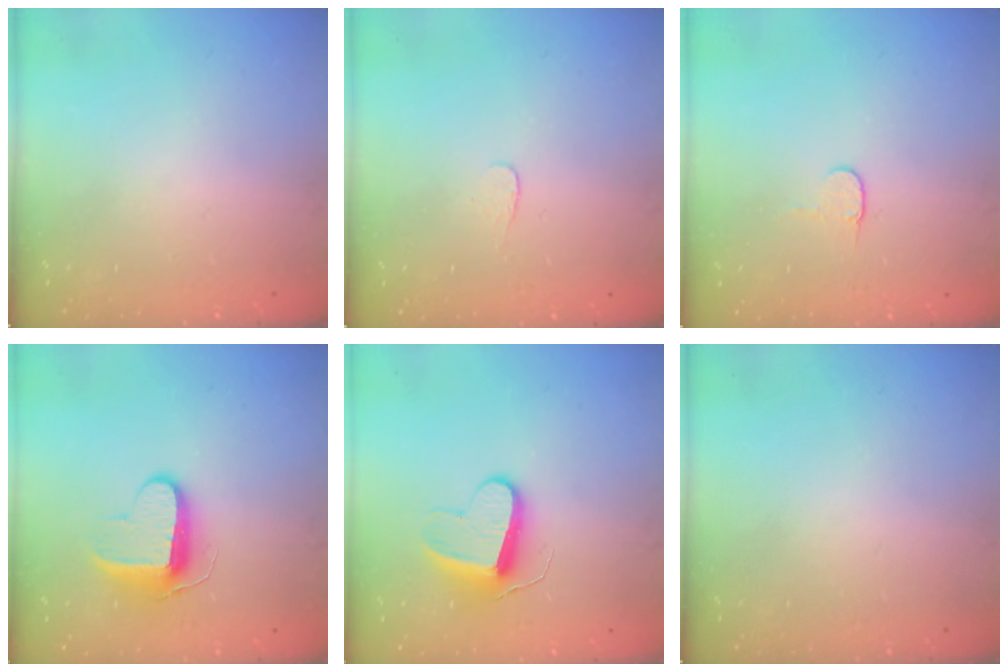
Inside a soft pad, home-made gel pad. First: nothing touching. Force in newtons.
{"total": 3.0, "press": 3.0, "slide": 0.2}
{"total": 3.8, "press": 3.8, "slide": 0.4}
{"total": 9.6, "press": 9.6, "slide": 0.9}
{"total": 9.9, "press": 9.8, "slide": 0.8}
{"total": 0.0}